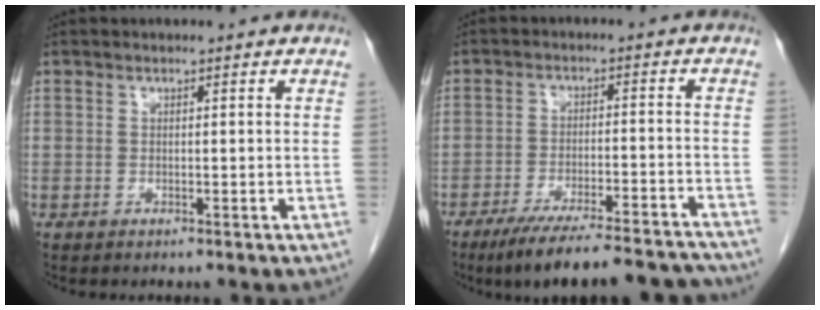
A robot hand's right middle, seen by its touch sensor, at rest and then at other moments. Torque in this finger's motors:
{"motor_torque": [1.08, -1.06, 0.13, 0.12]}